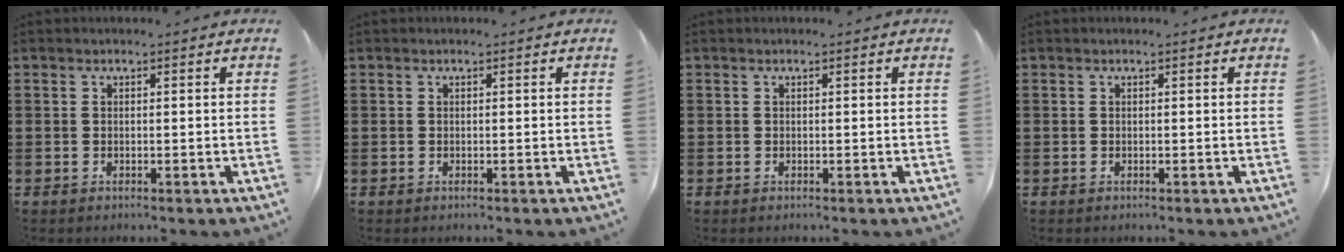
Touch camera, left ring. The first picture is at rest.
{"total": 0.0}
{"total": 0.0}
{"total": 0.0}